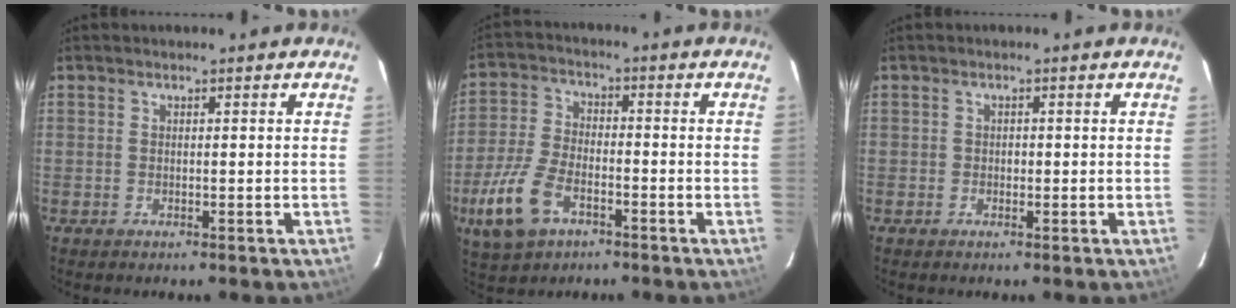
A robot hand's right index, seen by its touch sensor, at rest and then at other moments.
{"total": 12.0, "force": [-5.9, 6.5, 8.1], "torque": [-0.193, -0.006, -0.111]}
{"total": 1.0, "force": [-0.2, 0.9, 0.2], "torque": [-0.002, 0.003, -0.002]}